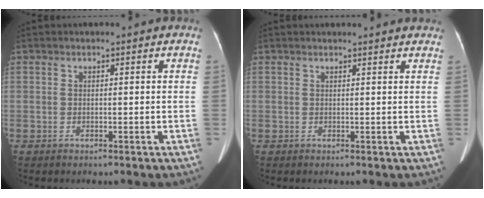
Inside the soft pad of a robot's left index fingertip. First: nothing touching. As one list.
[{"total": 5.5, "force": [5.3, 0.4, 1.5], "torque": [-0.018, 0.018, 0.049]}]